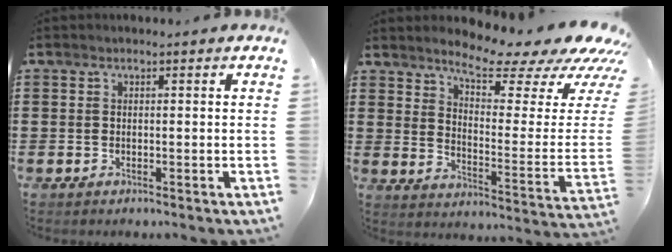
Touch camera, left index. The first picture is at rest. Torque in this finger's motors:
{"motor_torque": [2.14, 0.00, 0.58, 0.15]}